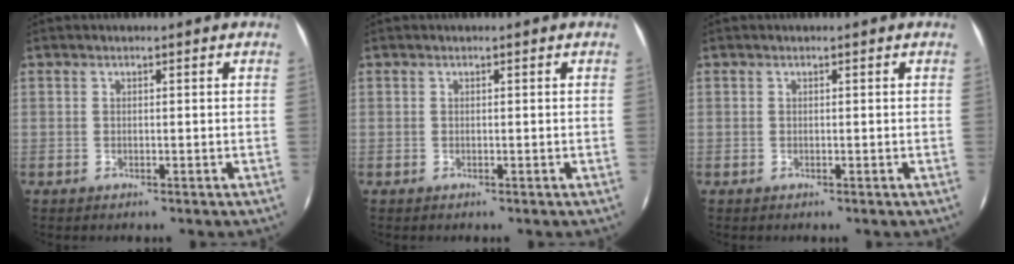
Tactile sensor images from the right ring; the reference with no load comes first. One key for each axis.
{"total": 0.0}
{"total": 0.0}